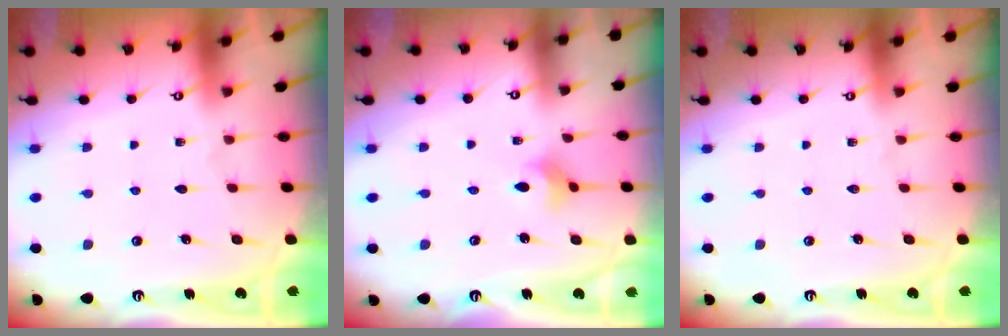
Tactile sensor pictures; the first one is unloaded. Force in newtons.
{"total": 3.7, "press": 3.6, "slide": 0.8}
{"total": 0.0}